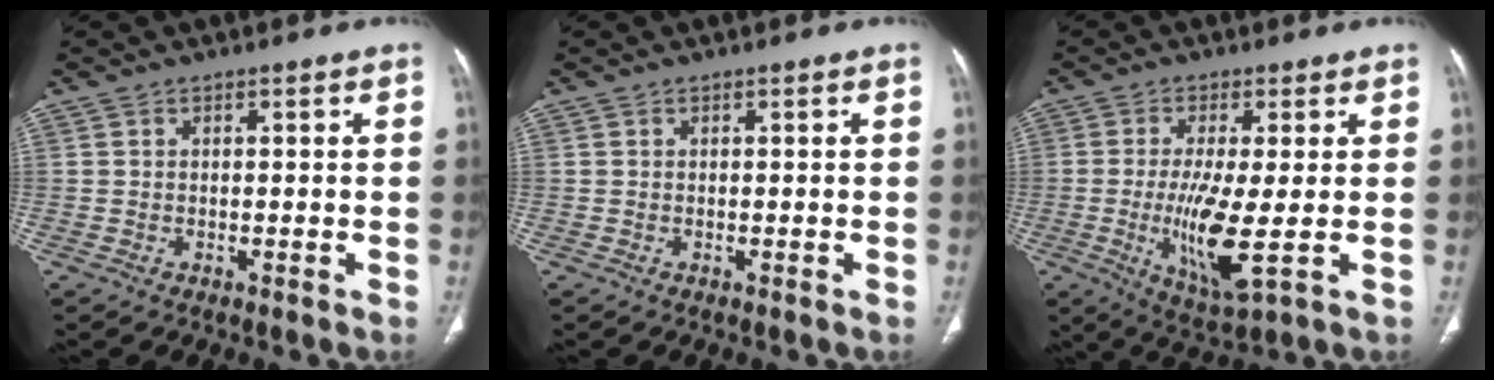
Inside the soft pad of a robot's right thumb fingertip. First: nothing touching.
{"total": 0.0}
{"total": 11.1, "force": [-1.5, 2.4, 10.7], "torque": [-0.208, -0.028, -0.020]}